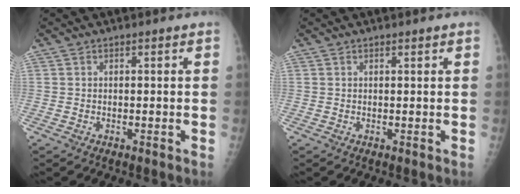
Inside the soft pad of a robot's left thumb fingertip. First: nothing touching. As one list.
[{"total": 0.6, "force": [0.4, 0.1, 0.4], "torque": [-0.006, -0.001, 0.006]}]